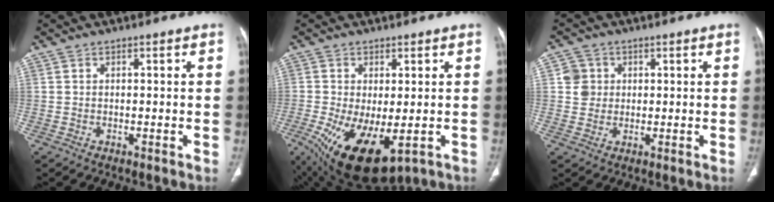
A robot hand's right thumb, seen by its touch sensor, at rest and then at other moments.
{"total": 14.0, "force": [-4.5, 6.4, 11.6], "torque": [-0.216, -0.024, -0.053]}
{"total": 4.0, "force": [0.8, 3.9, 0.7], "torque": [0.012, 0.002, 0.012]}